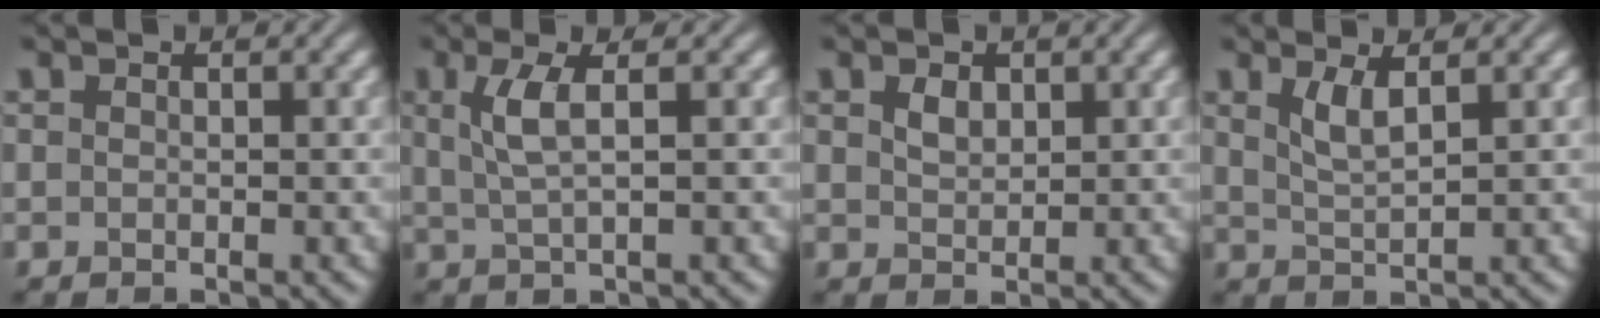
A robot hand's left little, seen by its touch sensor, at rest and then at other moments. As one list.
[{"total": 3.0, "force": [0.8, 0.7, 2.8], "torque": [-0.060, -0.001, 0.017]}, {"total": 1.5, "force": [0.8, 1.0, 0.9], "torque": [-0.018, 0.000, 0.017]}, {"total": 2.3, "force": [1.2, 0.6, 1.9], "torque": [-0.038, -0.006, 0.027]}]